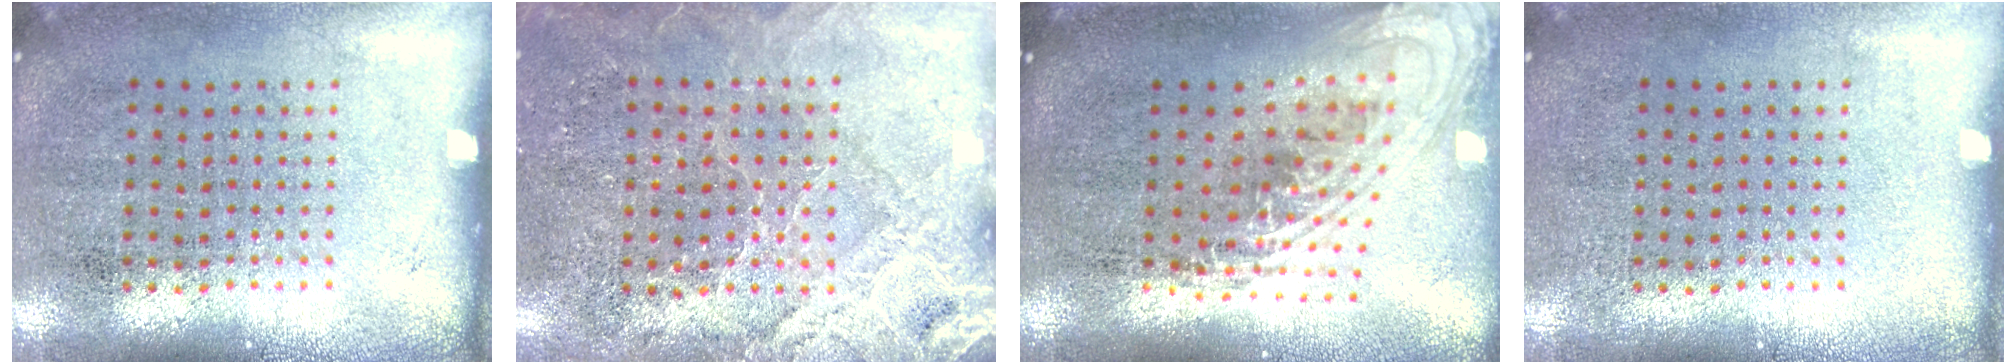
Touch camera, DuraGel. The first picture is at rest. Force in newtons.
{"total": 3.0, "press": 2.9, "slide": 0.4}
{"total": 2.3, "press": 1.7, "slide": 1.6}
{"total": 0.0}